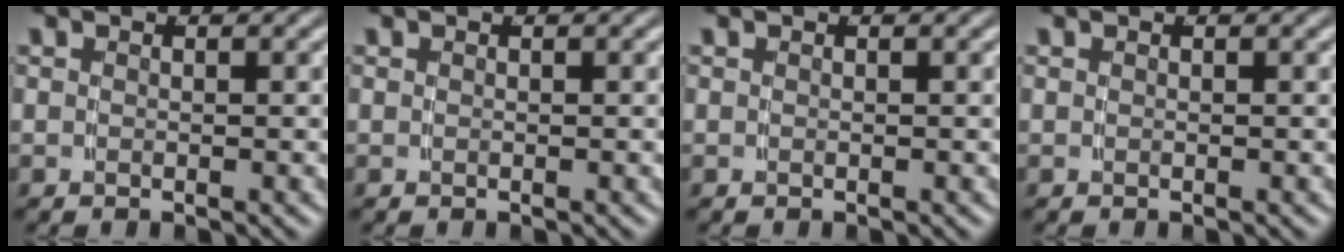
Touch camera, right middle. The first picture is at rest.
{"total": 0.0}
{"total": 0.0}
{"total": 0.0}